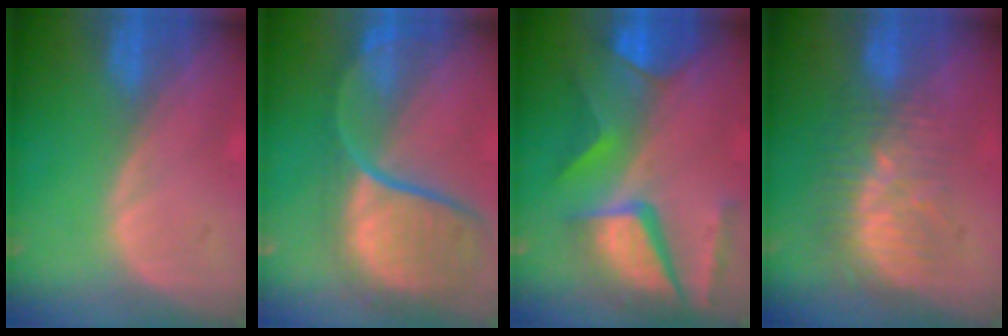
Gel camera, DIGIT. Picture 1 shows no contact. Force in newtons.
{"total": 11.8, "press": 9.8, "slide": 6.6}
{"total": 11.3, "press": 9.4, "slide": 6.4}
{"total": 9.0, "press": 7.5, "slide": 5.0}